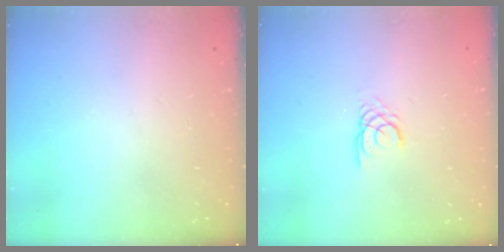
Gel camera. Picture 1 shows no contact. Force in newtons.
{"total": 2.2, "press": 2.2, "slide": 0.1}